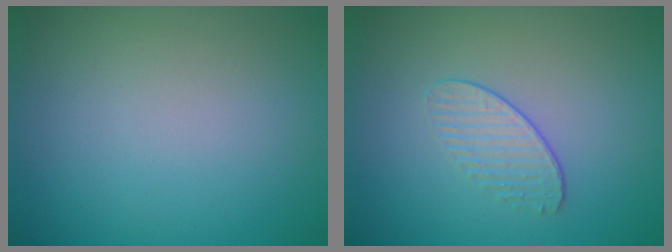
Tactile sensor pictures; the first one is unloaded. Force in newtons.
{"total": 1.6, "press": 1.1, "slide": 1.2}